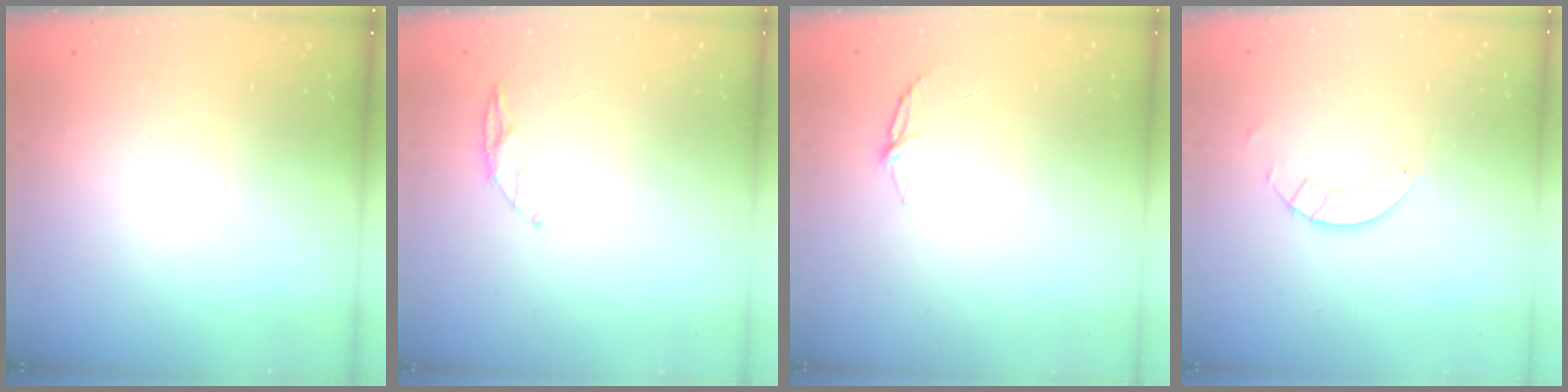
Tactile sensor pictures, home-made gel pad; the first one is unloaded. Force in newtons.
{"total": 5.1, "press": 5.1, "slide": 0.6}
{"total": 4.8, "press": 4.8, "slide": 0.5}
{"total": 3.2, "press": 3.2, "slide": 0.3}